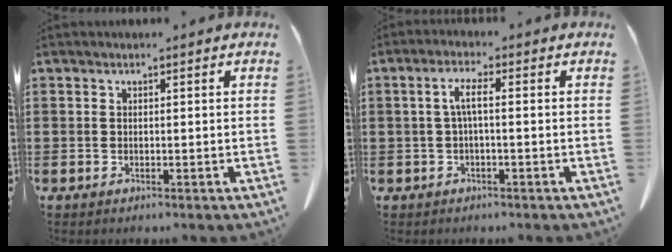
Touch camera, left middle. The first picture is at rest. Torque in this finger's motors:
{"motor_torque": [0.47, 0.43, 0.13, 0.08]}